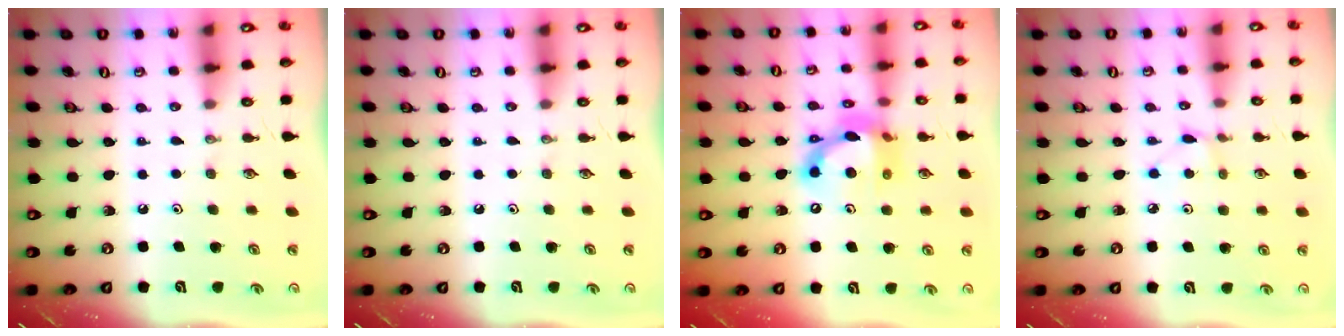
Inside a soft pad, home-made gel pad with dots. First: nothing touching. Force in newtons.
{"total": 0.0}
{"total": 14.4, "press": 14.3, "slide": 0.8}
{"total": 2.5, "press": 2.5, "slide": 0.3}